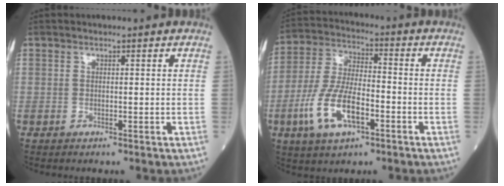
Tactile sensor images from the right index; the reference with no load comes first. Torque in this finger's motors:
{"motor_torque": [1.58, -0.56, 0.94, 0.21]}